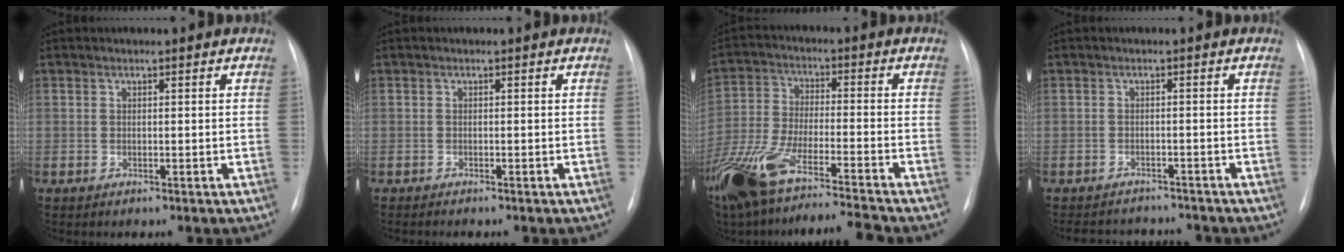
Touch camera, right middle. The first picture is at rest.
{"total": 1.0, "force": [-0.9, 0.1, 0.4], "torque": [-0.010, -0.003, -0.012]}
{"total": 17.9, "force": [-14.1, 1.2, 10.9], "torque": [-0.238, -0.032, -0.258]}
{"total": 7.5, "force": [-7.2, 1.9, 1.2], "torque": [-0.017, 0.010, -0.092]}